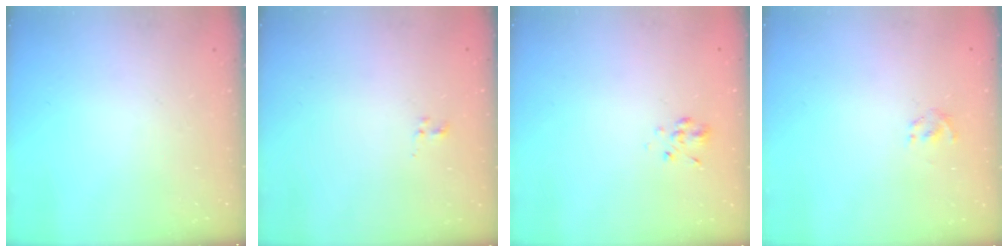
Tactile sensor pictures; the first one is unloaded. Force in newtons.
{"total": 0.7, "press": 0.4, "slide": 0.6}
{"total": 3.2, "press": 2.9, "slide": 1.3}
{"total": 1.3, "press": 1.1, "slide": 0.7}